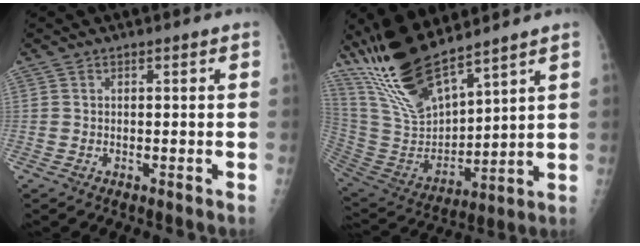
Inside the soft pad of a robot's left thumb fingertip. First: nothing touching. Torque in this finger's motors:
{"motor_torque": [0.56, -0.07, 1.42, -1.35, 0.14]}